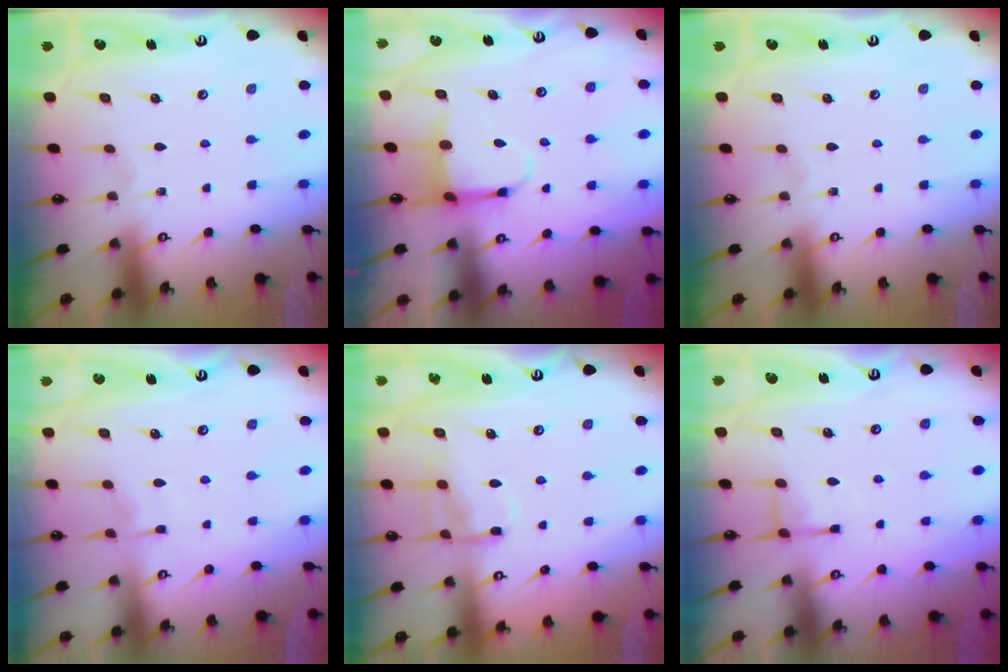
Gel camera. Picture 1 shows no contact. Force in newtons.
{"total": 4.0, "press": 3.8, "slide": 1.1}
{"total": 0.0}
{"total": 3.2, "press": 3.2, "slide": 0.5}
{"total": 10.8, "press": 10.8, "slide": 1.1}
{"total": 4.2, "press": 4.1, "slide": 0.8}